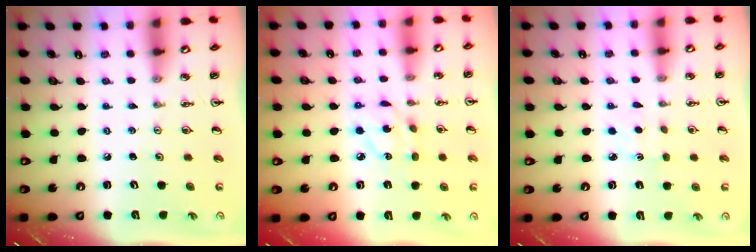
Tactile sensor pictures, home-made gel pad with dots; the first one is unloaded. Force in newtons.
{"total": 7.5, "press": 7.5, "slide": 0.3}
{"total": 2.4, "press": 2.3, "slide": 0.3}